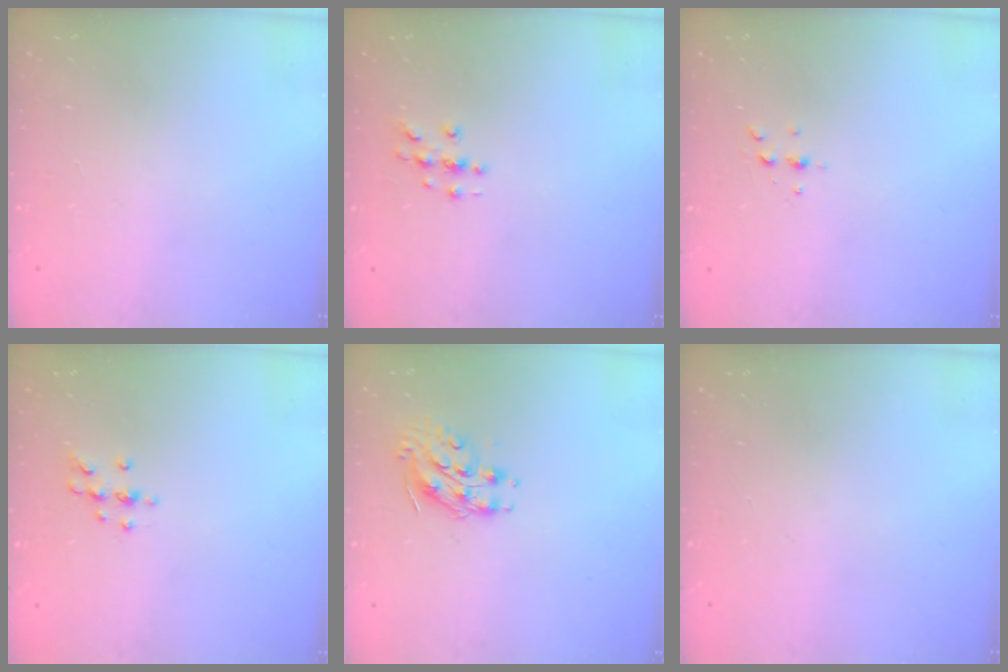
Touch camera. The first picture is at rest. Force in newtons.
{"total": 2.7, "press": 2.7, "slide": 0.3}
{"total": 3.7, "press": 3.6, "slide": 0.5}
{"total": 6.5, "press": 6.4, "slide": 1.2}
{"total": 8.9, "press": 8.9, "slide": 0.7}
{"total": 0.0}